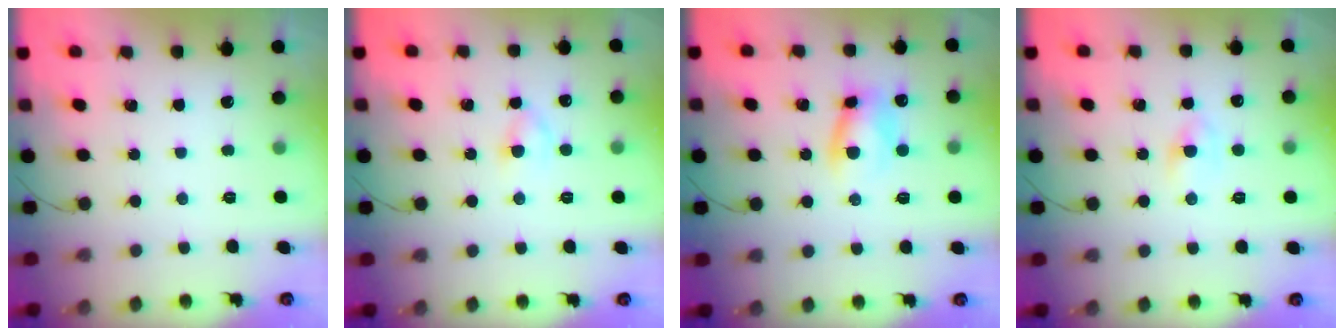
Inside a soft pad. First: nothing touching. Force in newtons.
{"total": 2.5, "press": 2.2, "slide": 1.2}
{"total": 7.9, "press": 7.8, "slide": 0.6}
{"total": 1.6, "press": 1.4, "slide": 0.8}